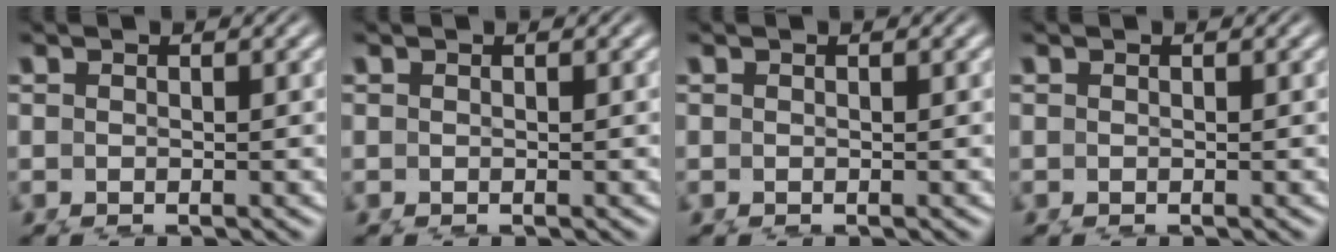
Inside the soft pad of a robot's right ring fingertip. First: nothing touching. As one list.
[{"total": 0.0}, {"total": 0.0}, {"total": 0.0}]